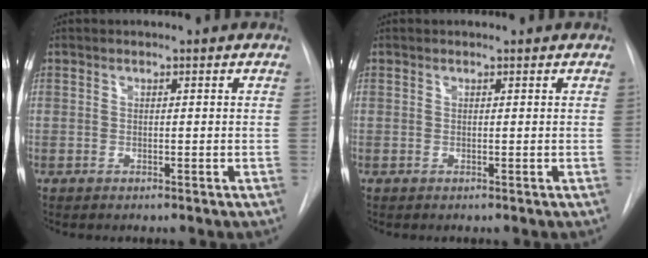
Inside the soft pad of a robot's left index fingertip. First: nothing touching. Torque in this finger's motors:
{"motor_torque": [0.00, 0.00, 0.00, 0.00]}